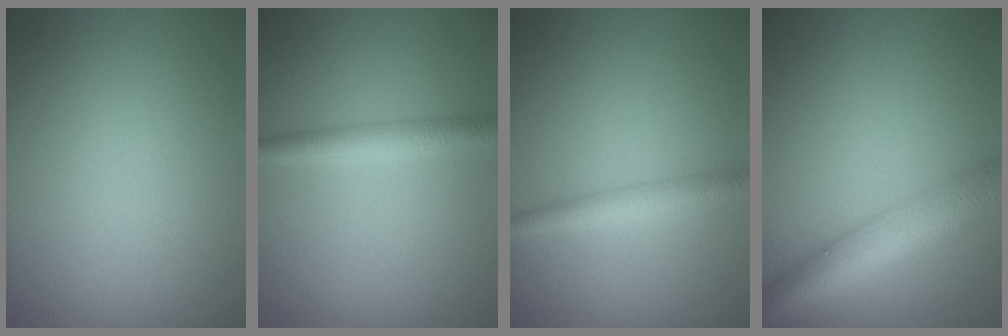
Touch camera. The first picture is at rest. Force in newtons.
{"total": 2.6, "press": 2.6, "slide": 0.0}
{"total": 2.4, "press": 2.4, "slide": 0.0}
{"total": 7.1, "press": 7.1, "slide": 0.2}